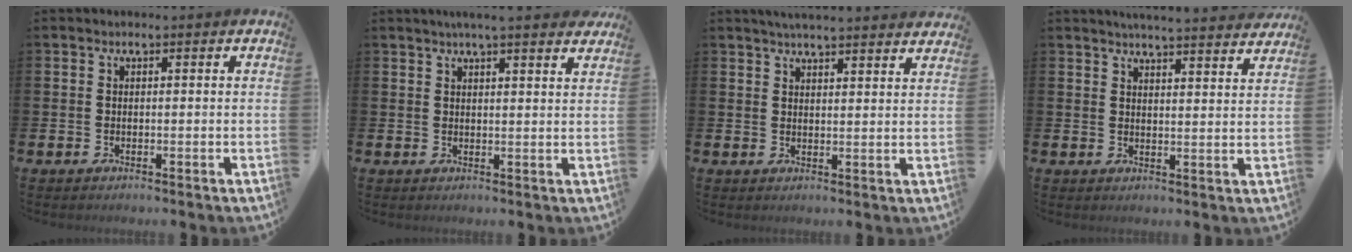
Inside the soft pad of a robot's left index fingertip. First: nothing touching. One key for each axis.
{"total": 3.7, "fx": 3.5, "fy": -0.2, "fz": 1.2, "tx": -0.019, "ty": -0.016, "tz": 0.061}
{"total": 3.9, "fx": 3.8, "fy": -0.2, "fz": 0.7, "tx": -0.015, "ty": -0.019, "tz": 0.068}
{"total": 4.7, "fx": 4.6, "fy": -0.5, "fz": 0.4, "tx": -0.006, "ty": -0.032, "tz": 0.080}